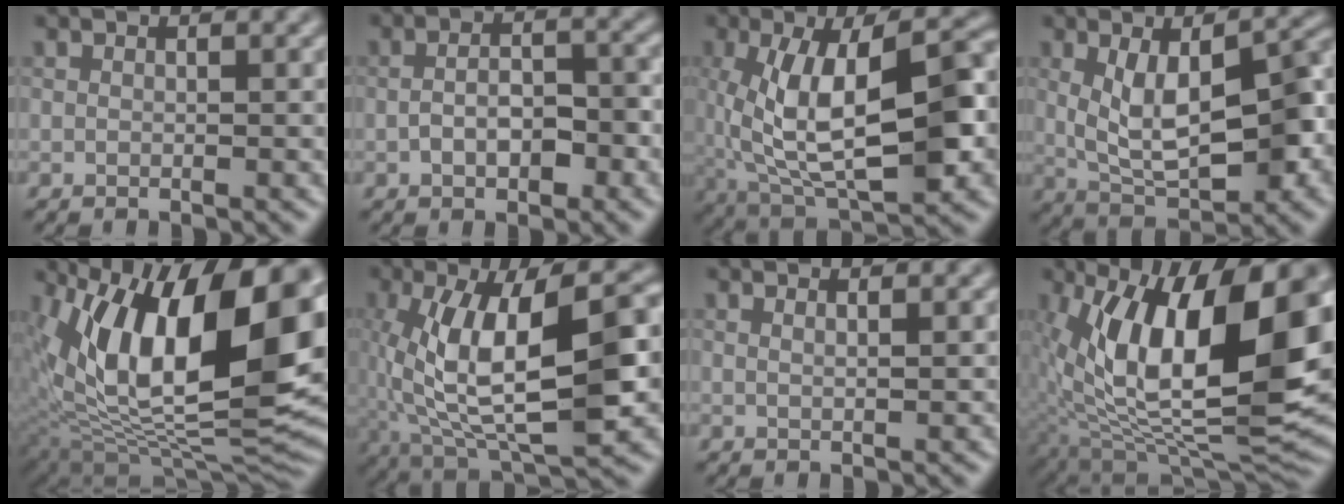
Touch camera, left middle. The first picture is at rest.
{"total": 3.5, "force": [-1.1, 1.7, 2.9], "torque": [-0.065, 0.003, -0.007]}
{"total": 11.6, "force": [-0.7, 4.9, 10.5], "torque": [-0.187, 0.000, -0.002]}
{"total": 9.5, "force": [-0.3, 4.4, 8.4], "torque": [-0.138, 0.001, 0.008]}
{"total": 17.6, "force": [4.3, 8.5, 14.8], "torque": [-0.225, 0.007, 0.087]}
{"total": 12.1, "force": [-1.3, 4.8, 11.0], "torque": [-0.197, 0.005, -0.019]}
{"total": 1.0, "force": [0.5, 0.4, 0.8], "torque": [-0.002, 0.005, 0.002]}
{"total": 17.3, "force": [2.5, 8.4, 14.9], "torque": [-0.248, 0.004, 0.054]}